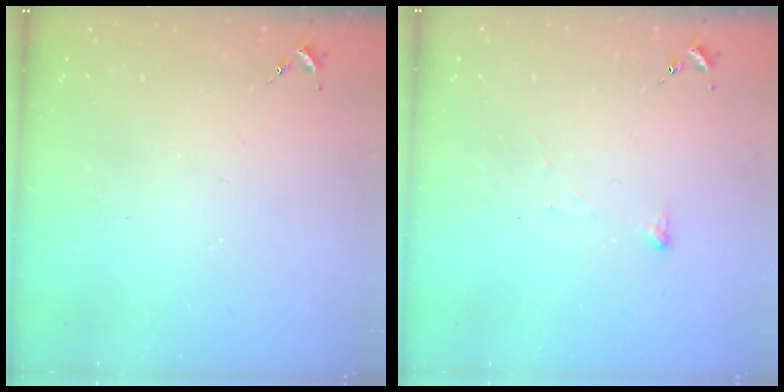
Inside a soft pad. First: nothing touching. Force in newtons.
{"total": 2.9, "press": 2.9, "slide": 0.3}